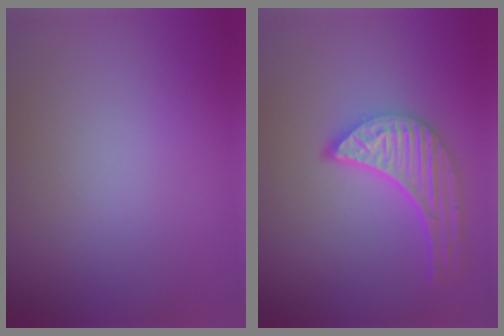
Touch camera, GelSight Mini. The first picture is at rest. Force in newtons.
{"total": 5.1, "press": 4.0, "slide": 3.2}